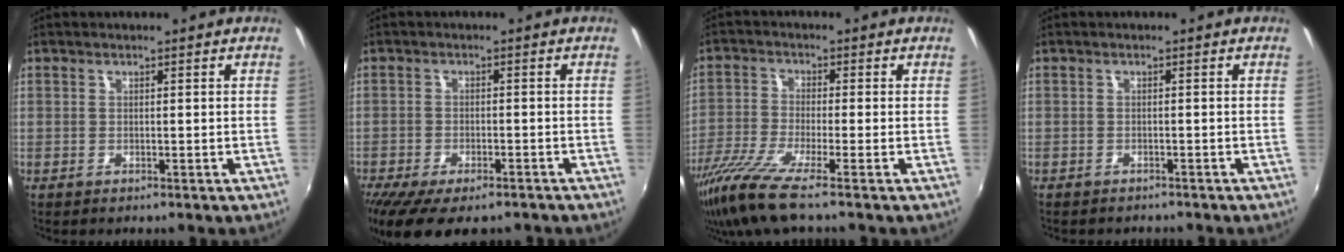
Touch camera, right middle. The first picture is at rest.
{"total": 12.6, "force": [-9.4, 4.3, 7.2], "torque": [-0.158, -0.046, -0.149]}
{"total": 8.8, "force": [-6.7, -0.5, 5.7], "torque": [-0.132, -0.027, -0.129]}
{"total": 2.3, "force": [-2.1, 0.7, 0.6], "torque": [-0.018, -0.011, -0.029]}